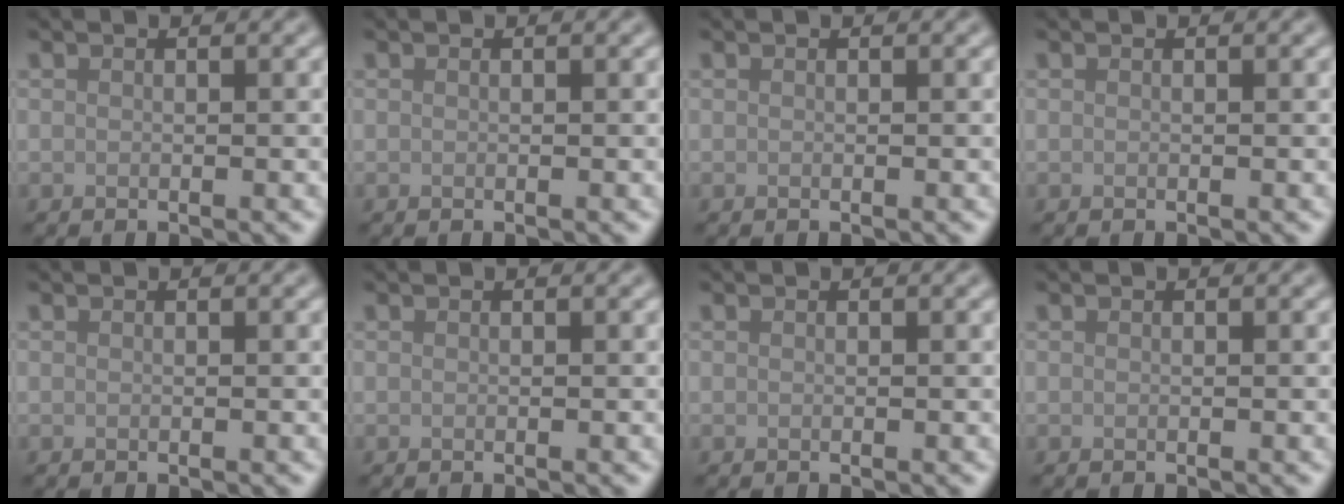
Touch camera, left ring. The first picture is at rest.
{"total": 0.0}
{"total": 0.0}
{"total": 0.0}
{"total": 0.0}
{"total": 0.0}
{"total": 0.0}
{"total": 0.0}